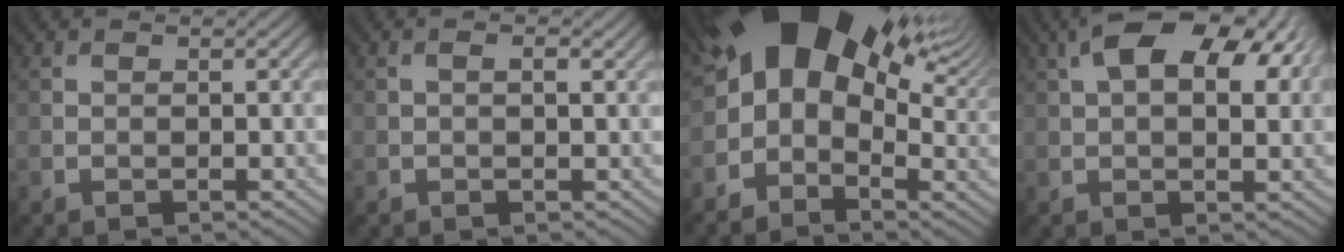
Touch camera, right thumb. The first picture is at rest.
{"total": 1.1, "force": [0.2, 0.1, 1.0], "torque": [-0.016, 0.000, 0.003]}
{"total": 14.7, "force": [4.7, 8.6, 10.9], "torque": [-0.177, 0.013, 0.079]}
{"total": 12.7, "force": [4.7, 6.5, 9.9], "torque": [-0.163, 0.020, 0.069]}